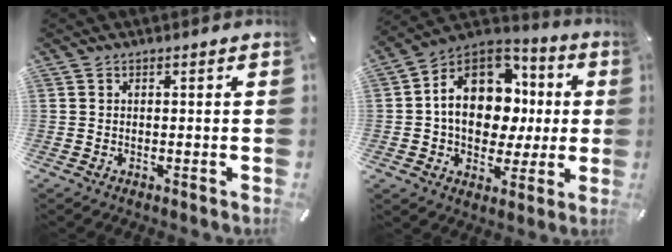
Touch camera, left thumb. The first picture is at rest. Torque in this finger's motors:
{"motor_torque": [0.76, 1.96, 1.21, 0.67, 0.24]}